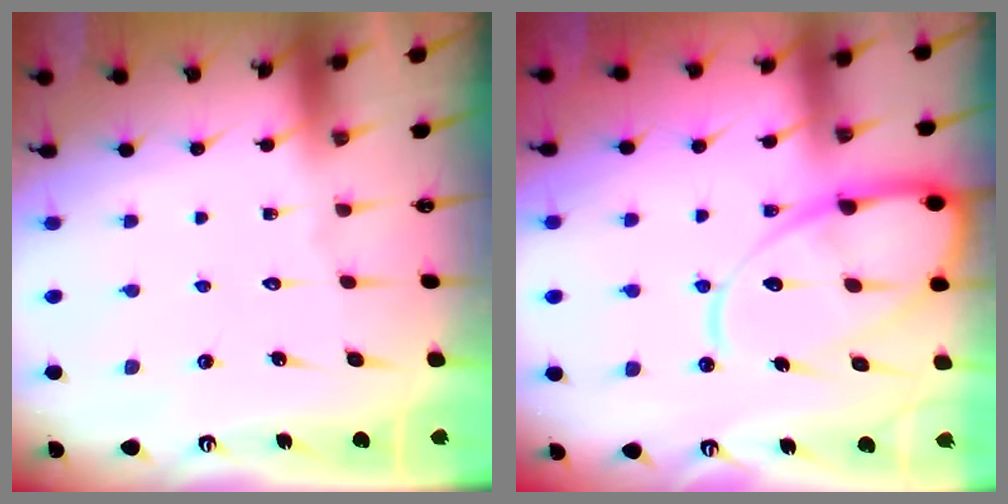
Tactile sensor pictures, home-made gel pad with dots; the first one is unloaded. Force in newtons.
{"total": 16.1, "press": 16.1, "slide": 1.3}